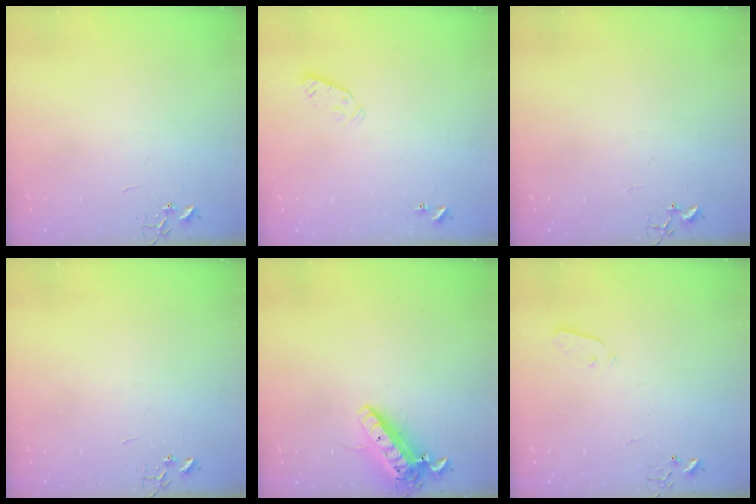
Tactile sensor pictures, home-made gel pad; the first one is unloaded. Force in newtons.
{"total": 3.0, "press": 2.9, "slide": 0.9}
{"total": 3.0, "press": 2.9, "slide": 0.4}
{"total": 0.0}
{"total": 14.4, "press": 14.1, "slide": 2.7}
{"total": 3.0, "press": 2.9, "slide": 0.3}